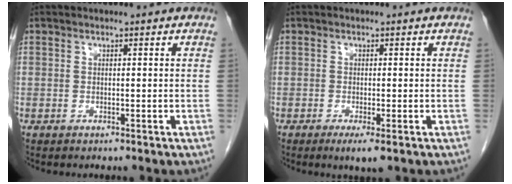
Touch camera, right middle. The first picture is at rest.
{"total": 2.6, "force": [-1.3, 0.3, 2.2], "torque": [-0.032, -0.007, -0.018]}